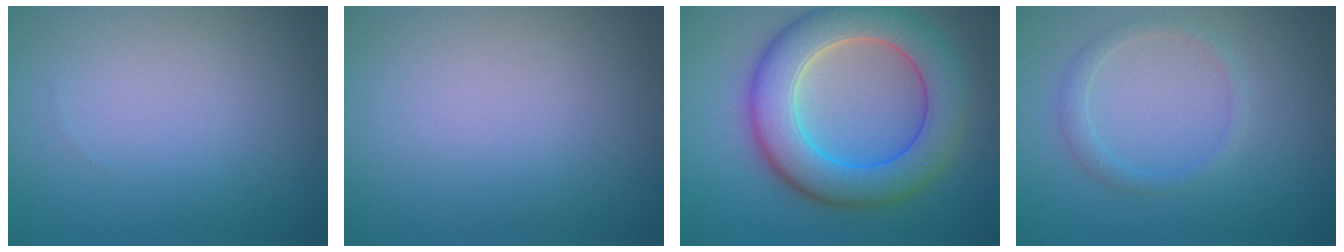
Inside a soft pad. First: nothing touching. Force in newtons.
{"total": 0.0}
{"total": 9.1, "press": 9.1, "slide": 0.5}
{"total": 1.5, "press": 1.5, "slide": 0.1}